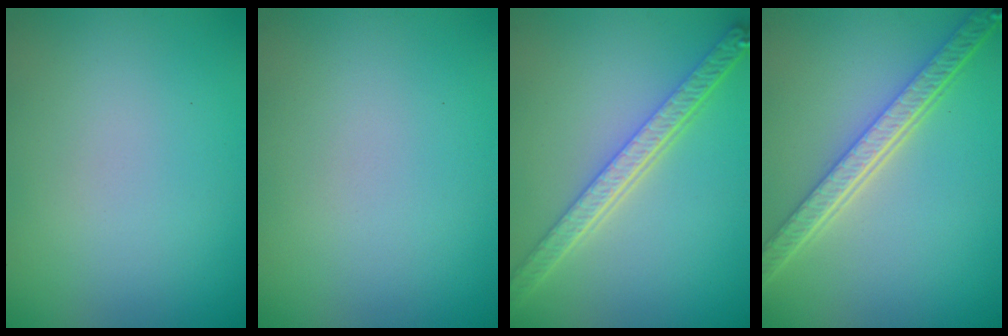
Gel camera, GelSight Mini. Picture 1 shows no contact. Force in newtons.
{"total": 0.0}
{"total": 5.1, "press": 4.0, "slide": 3.2}
{"total": 5.9, "press": 4.5, "slide": 3.8}